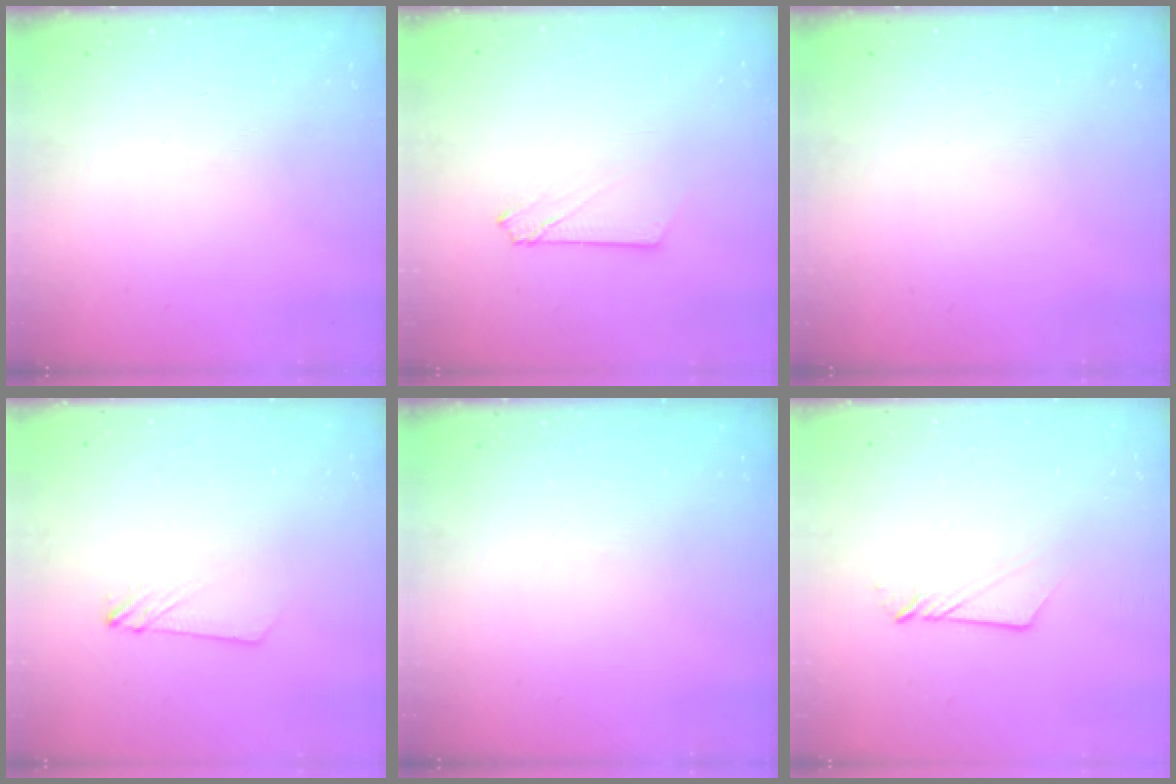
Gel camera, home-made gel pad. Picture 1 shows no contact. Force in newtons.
{"total": 2.6, "press": 2.6, "slide": 0.3}
{"total": 0.0}
{"total": 2.8, "press": 2.8, "slide": 0.3}
{"total": 0.0}
{"total": 4.5, "press": 4.5, "slide": 0.3}